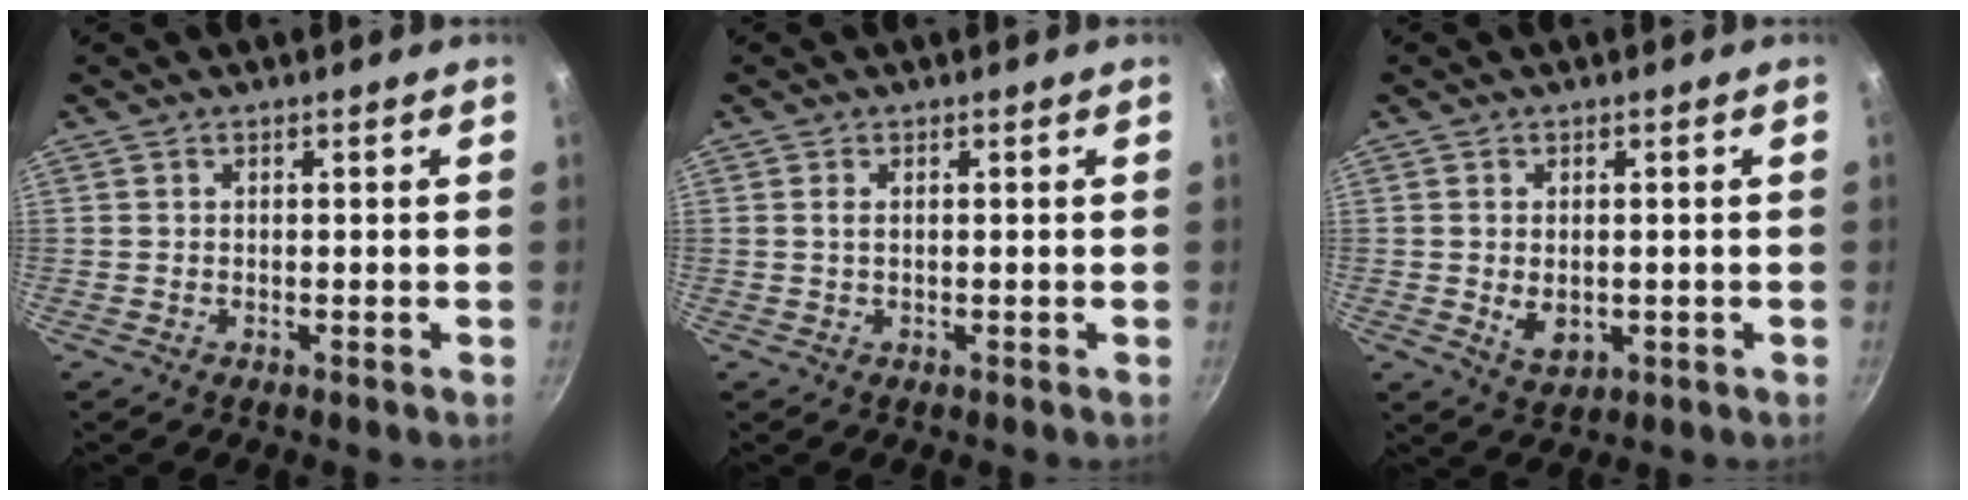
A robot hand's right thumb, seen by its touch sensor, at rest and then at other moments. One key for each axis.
{"total": 1.0, "fx": 0.2, "fy": 0.5, "fz": 0.9, "tx": -0.017, "ty": 0.001, "tz": 0.003}
{"total": 4.5, "fx": -0.3, "fy": 3.1, "fz": 3.3, "tx": -0.052, "ty": -0.009, "tz": 0.005}